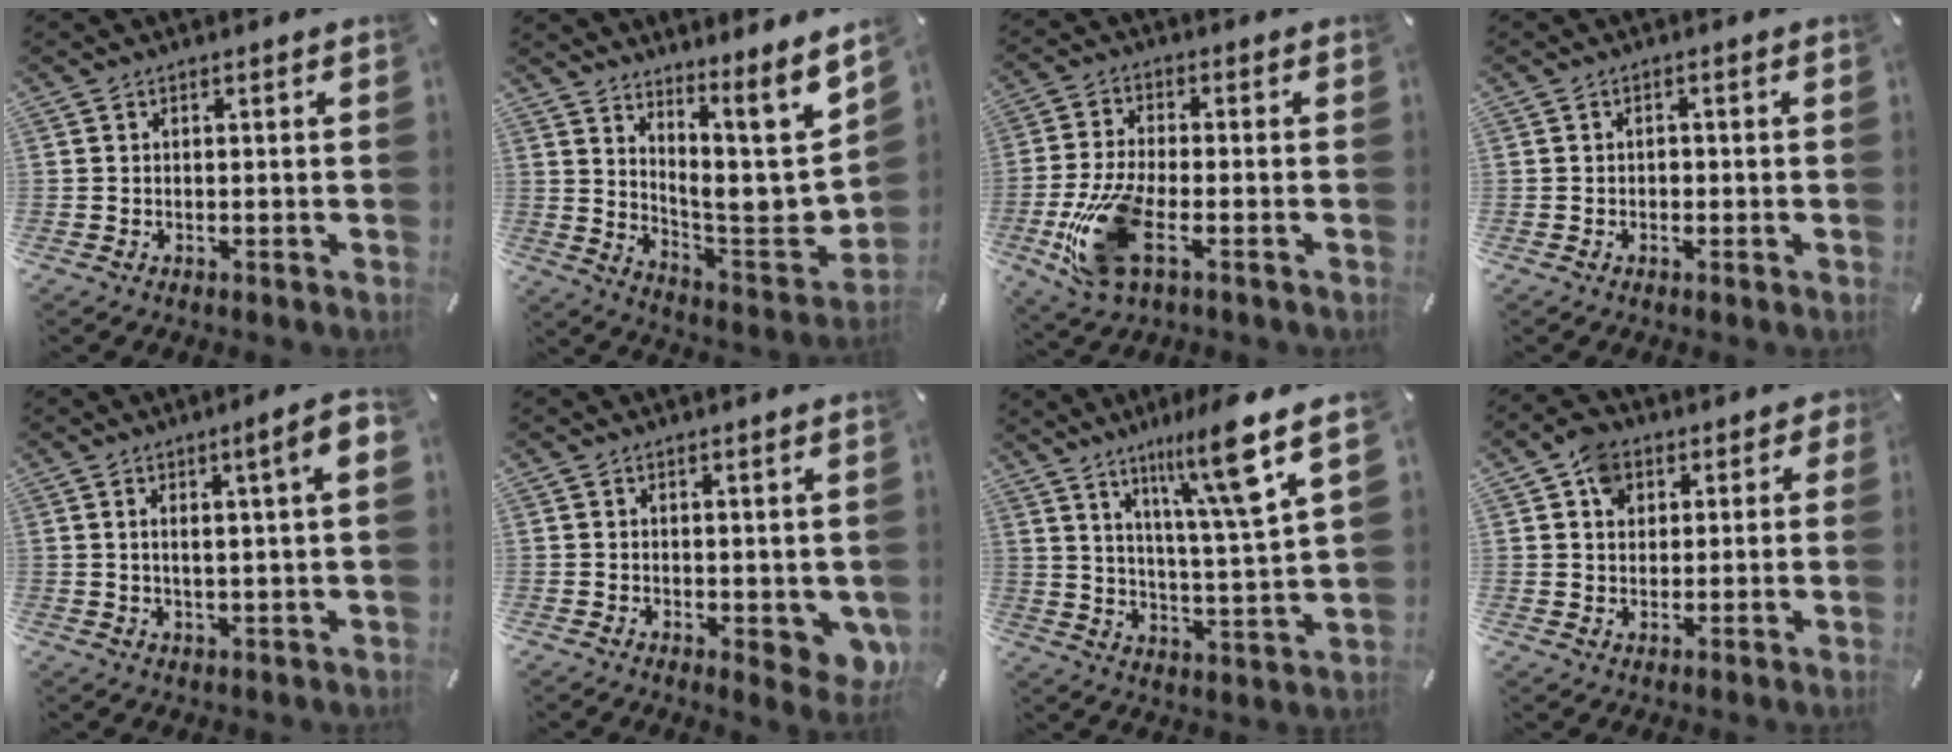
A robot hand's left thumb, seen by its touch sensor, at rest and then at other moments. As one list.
[{"total": 11.5, "force": [6.9, 1.8, 8.9], "torque": [-0.106, -0.111, 0.106]}, {"total": 14.1, "force": [-4.7, 6.0, 11.8], "torque": [-0.258, -0.010, -0.078]}, {"total": 1.2, "force": [-0.3, 0.8, 0.8], "torque": [-0.016, 0.003, -0.008]}, {"total": 7.1, "force": [2.2, 0.8, 6.7], "torque": [-0.104, -0.005, 0.030]}, {"total": 4.9, "force": [-0.1, 2.3, 4.3], "torque": [-0.037, -0.010, 0.002]}, {"total": 15.2, "force": [9.9, 1.5, 11.5], "torque": [-0.179, -0.056, 0.147]}, {"total": 7.4, "force": [2.3, 6.3, 3.2], "torque": [-0.043, 0.003, 0.041]}]